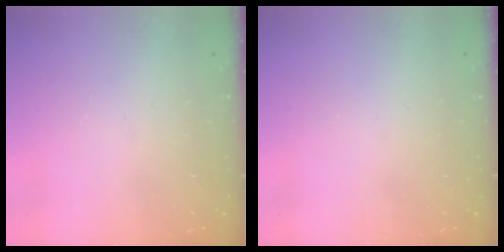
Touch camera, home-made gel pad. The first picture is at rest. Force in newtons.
{"total": 0.0}